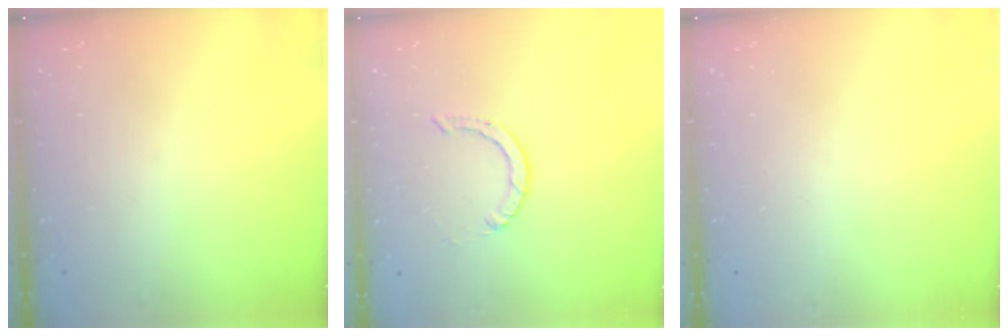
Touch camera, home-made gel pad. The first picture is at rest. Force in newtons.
{"total": 0.9, "press": 0.9, "slide": 0.1}
{"total": 0.0}